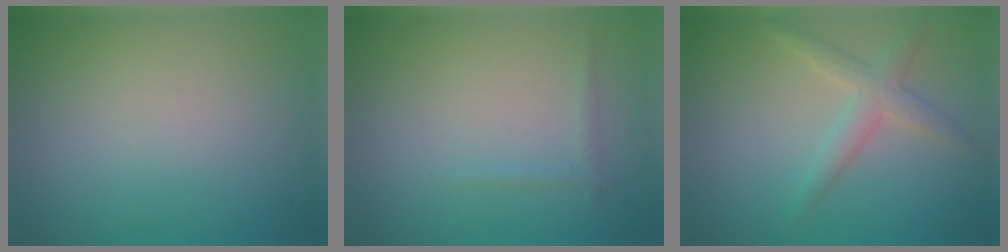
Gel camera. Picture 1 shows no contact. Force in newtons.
{"total": 0.9, "press": 0.9, "slide": 0.1}
{"total": 2.7, "press": 2.7, "slide": 0.0}